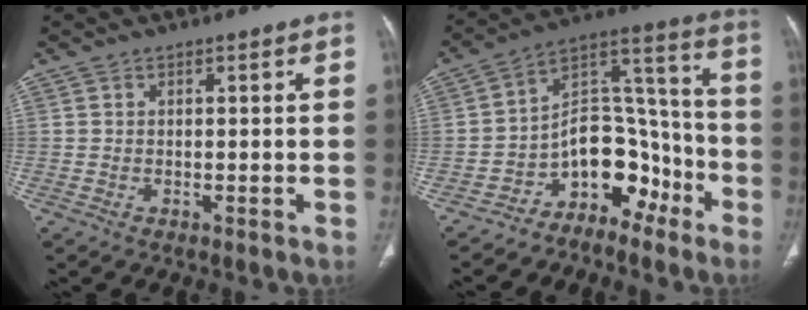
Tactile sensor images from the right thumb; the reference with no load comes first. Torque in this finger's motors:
{"motor_torque": [3.55, 1.46, 1.05, -1.72, 0.07]}